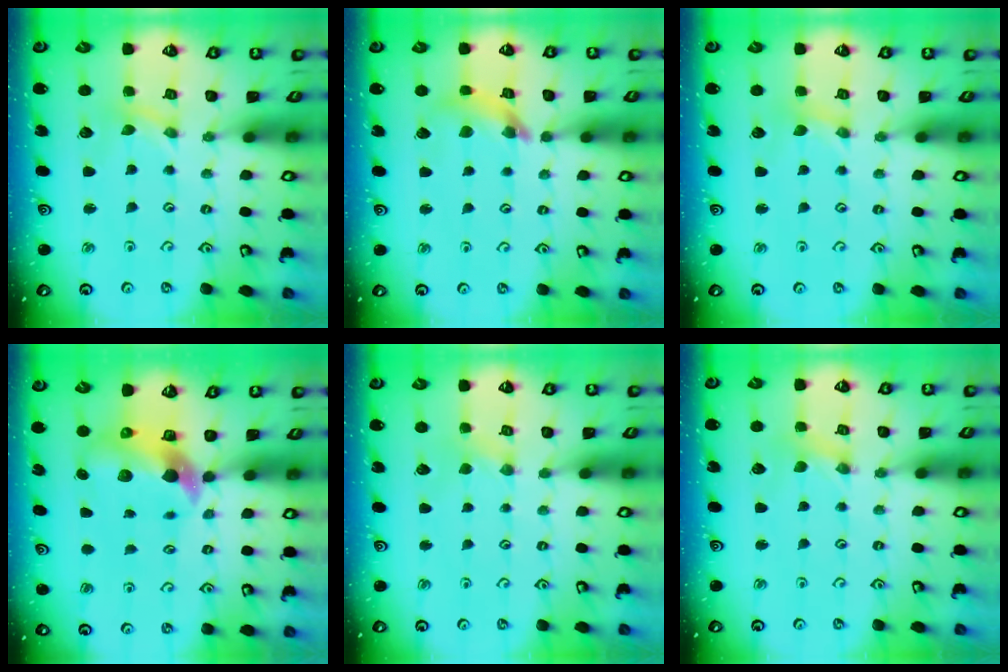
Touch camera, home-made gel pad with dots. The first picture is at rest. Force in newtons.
{"total": 8.4, "press": 8.4, "slide": 0.8}
{"total": 0.0}
{"total": 8.2, "press": 8.1, "slide": 1.2}
{"total": 0.8, "press": 0.8, "slide": 0.3}
{"total": 0.0}